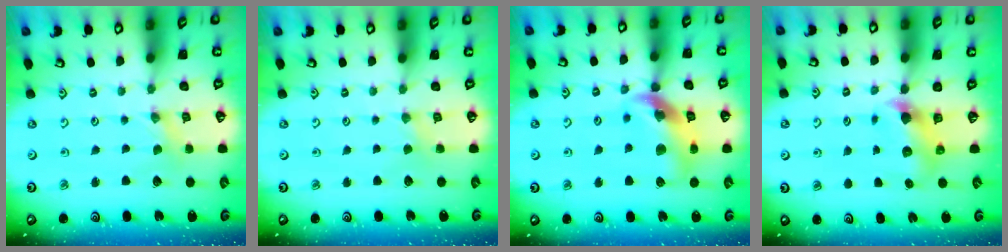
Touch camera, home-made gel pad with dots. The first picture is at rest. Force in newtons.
{"total": 1.2, "press": 1.2, "slide": 0.3}
{"total": 16.6, "press": 16.4, "slide": 2.2}
{"total": 7.2, "press": 7.2, "slide": 0.8}